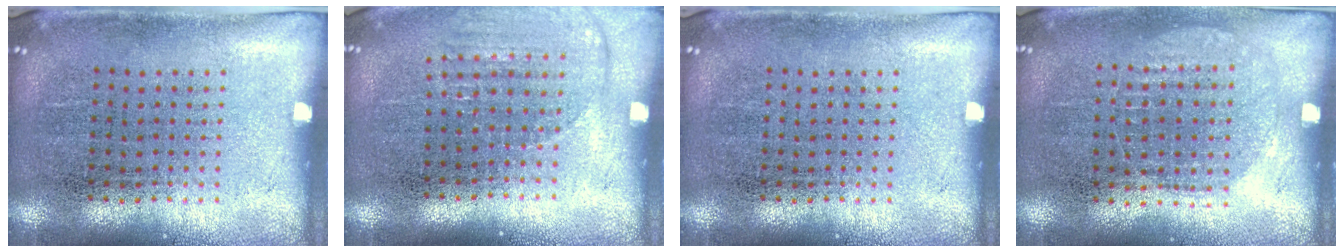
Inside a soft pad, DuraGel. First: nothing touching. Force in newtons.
{"total": 1.4, "press": 1.2, "slide": 0.6}
{"total": 0.0}
{"total": 0.7, "press": 0.6, "slide": 0.2}